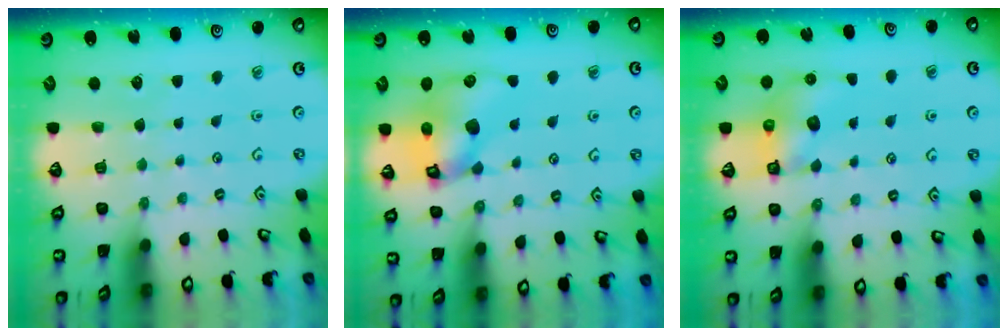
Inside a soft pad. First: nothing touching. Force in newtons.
{"total": 12.7, "press": 12.6, "slide": 1.7}
{"total": 6.3, "press": 6.2, "slide": 0.6}